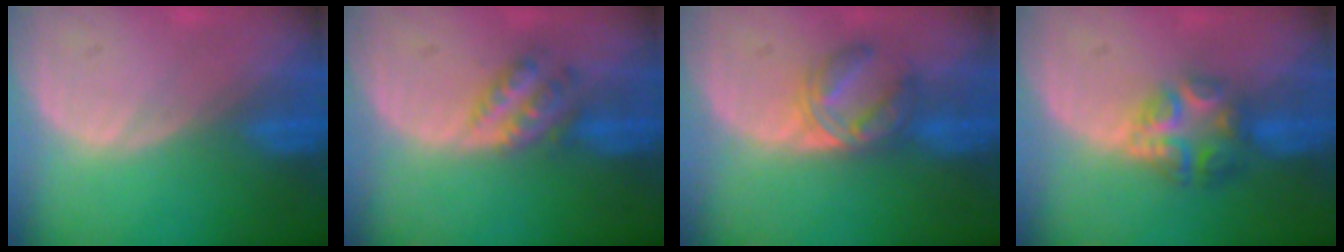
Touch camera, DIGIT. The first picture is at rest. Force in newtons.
{"total": 4.7, "press": 4.3, "slide": 1.9}
{"total": 5.4, "press": 5.3, "slide": 1.0}
{"total": 6.2, "press": 5.4, "slide": 2.9}